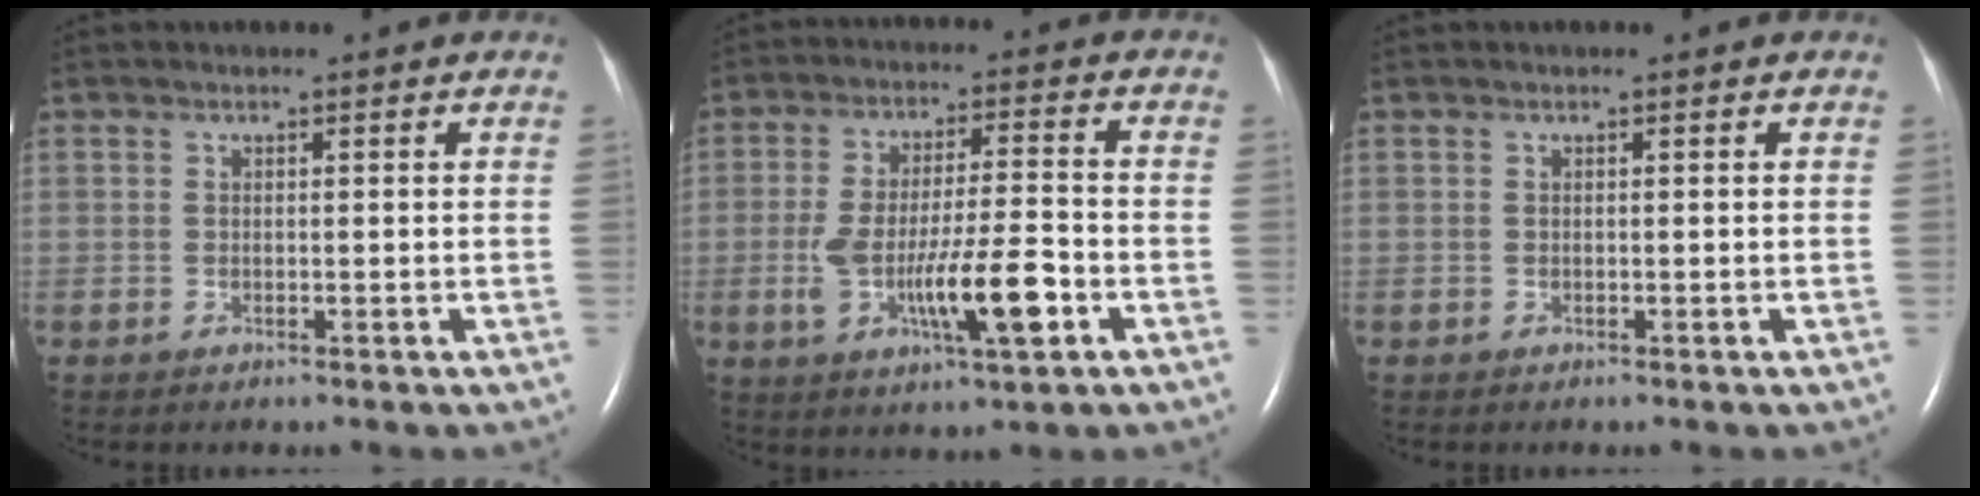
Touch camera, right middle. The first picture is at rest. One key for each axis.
{"total": 11.4, "fx": -3.5, "fy": 1.7, "fz": 10.7, "tx": -0.201, "ty": -0.003, "tz": -0.056}
{"total": 0.0}